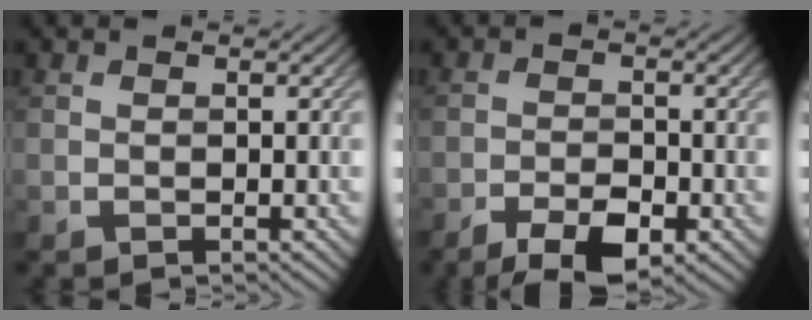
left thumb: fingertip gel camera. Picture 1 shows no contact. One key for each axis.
{"total": 6.2, "fx": -4.1, "fy": 2.2, "fz": 4.1, "tx": -0.068, "ty": -0.003, "tz": -0.069}